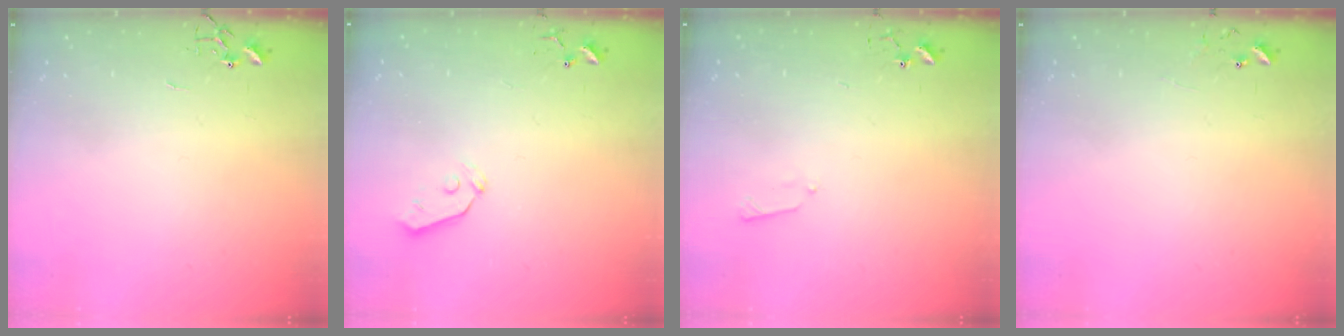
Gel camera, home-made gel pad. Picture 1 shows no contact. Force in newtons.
{"total": 3.8, "press": 3.8, "slide": 0.3}
{"total": 4.1, "press": 4.0, "slide": 0.6}
{"total": 5.8, "press": 5.8, "slide": 0.5}